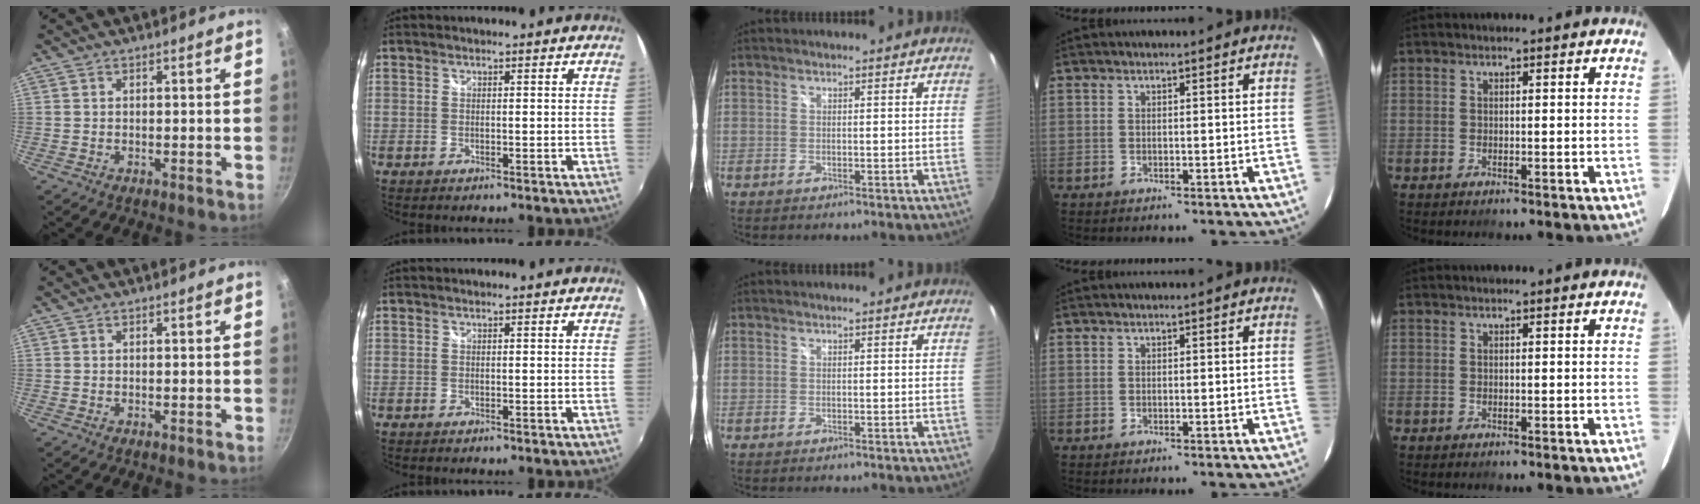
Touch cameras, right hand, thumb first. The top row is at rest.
{}